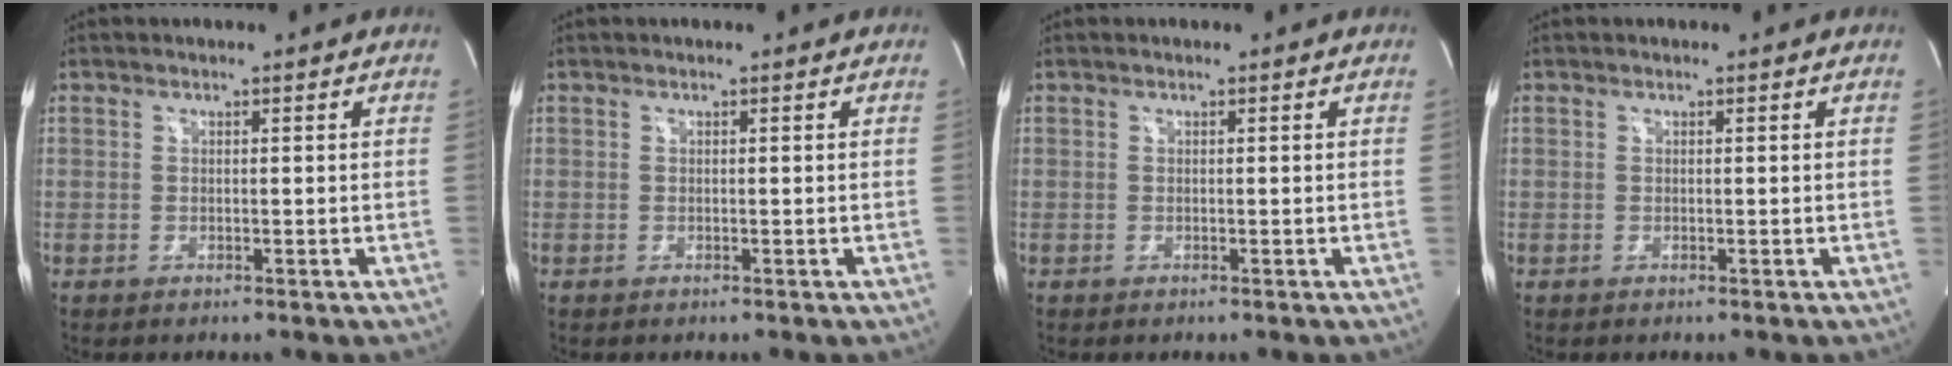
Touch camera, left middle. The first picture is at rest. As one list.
[{"total": 0.0}, {"total": 0.0}, {"total": 0.0}]